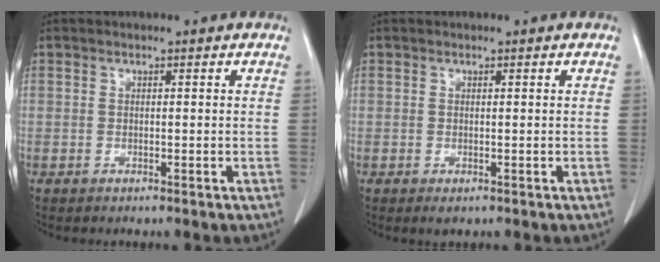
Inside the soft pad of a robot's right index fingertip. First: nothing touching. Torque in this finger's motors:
{"motor_torque": [-0.08, -0.03, -0.08, -0.04]}